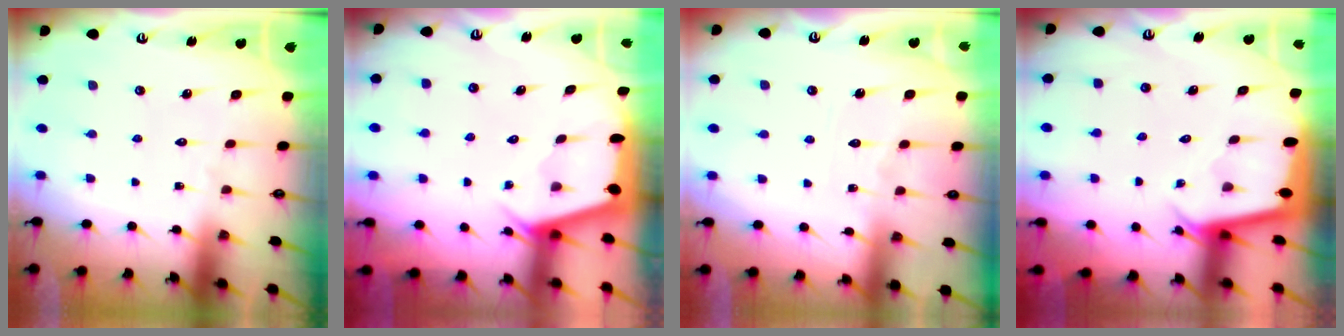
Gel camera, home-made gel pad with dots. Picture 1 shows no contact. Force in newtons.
{"total": 2.4, "press": 2.3, "slide": 0.3}
{"total": 5.2, "press": 5.2, "slide": 0.6}
{"total": 2.3, "press": 2.3, "slide": 0.1}